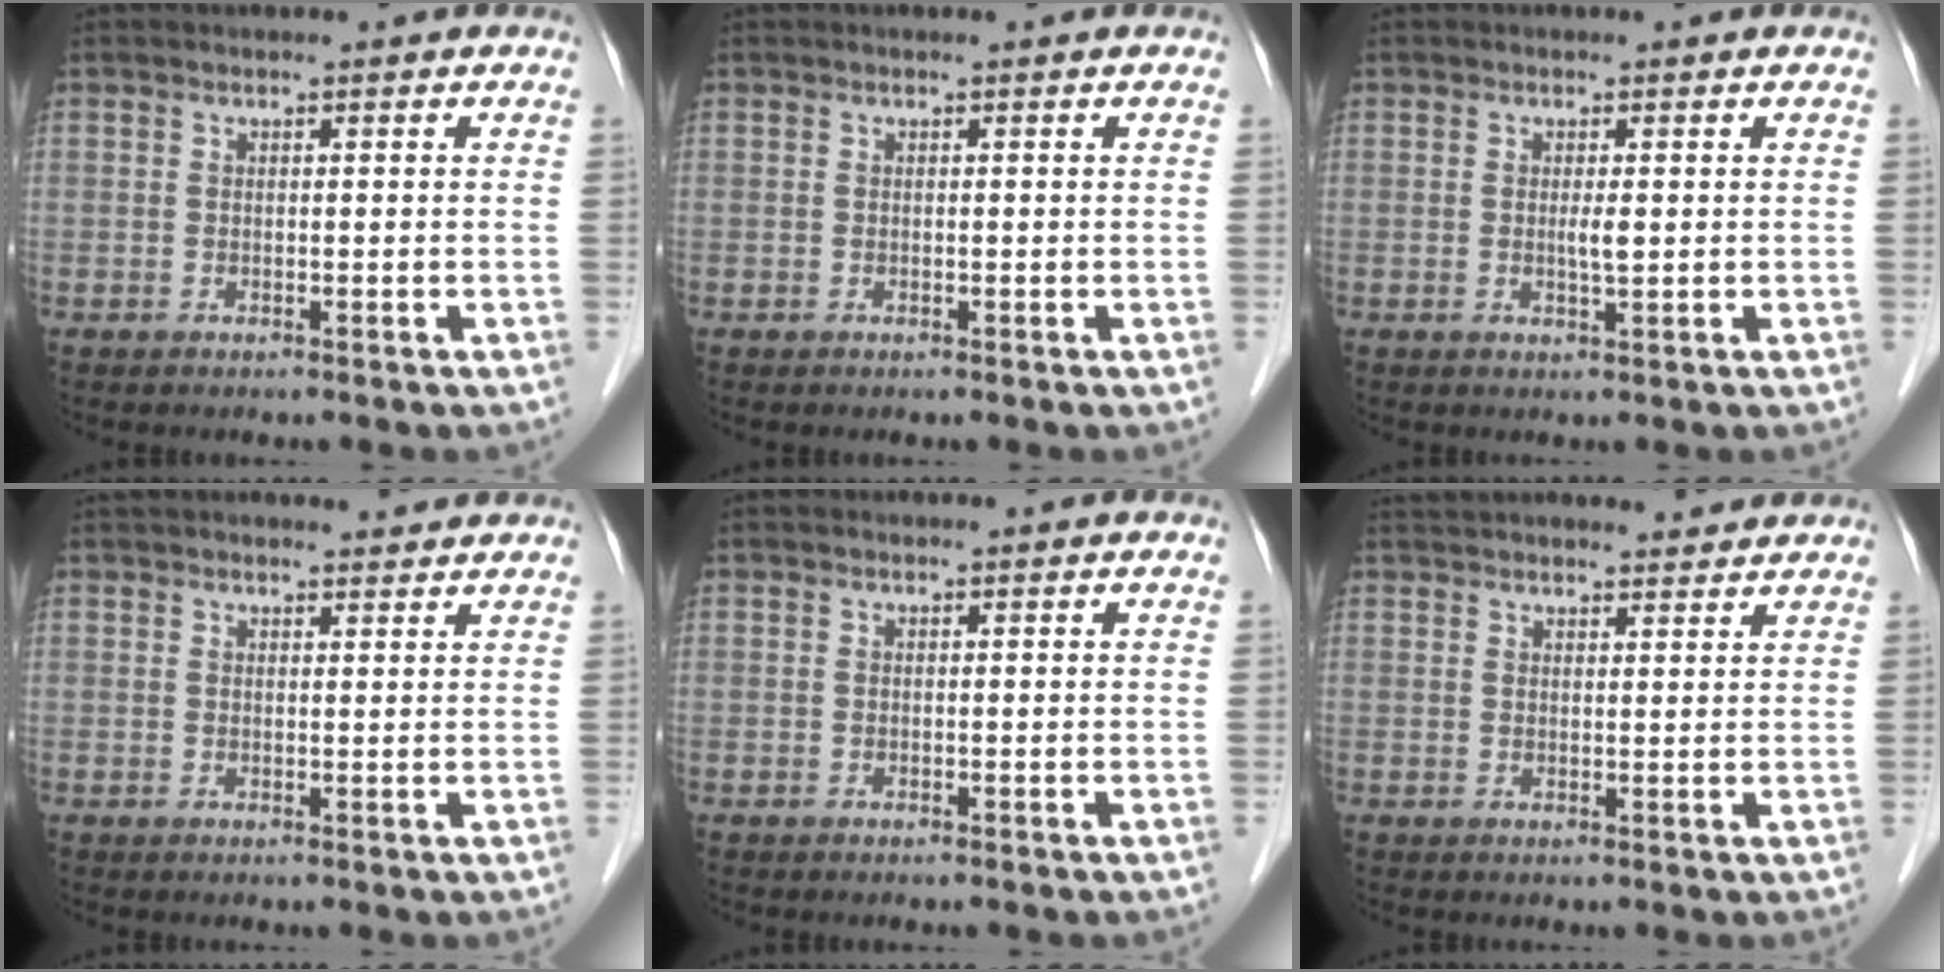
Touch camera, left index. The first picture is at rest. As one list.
[{"total": 0.0}, {"total": 1.6, "force": [0.2, 0.2, 1.6], "torque": [-0.031, -0.001, 0.003]}, {"total": 5.3, "force": [5.0, 0.8, 1.5], "torque": [-0.017, 0.024, 0.066]}, {"total": 0.0}, {"total": 8.8, "force": [8.3, 1.3, 2.4], "torque": [-0.034, 0.023, 0.117]}]